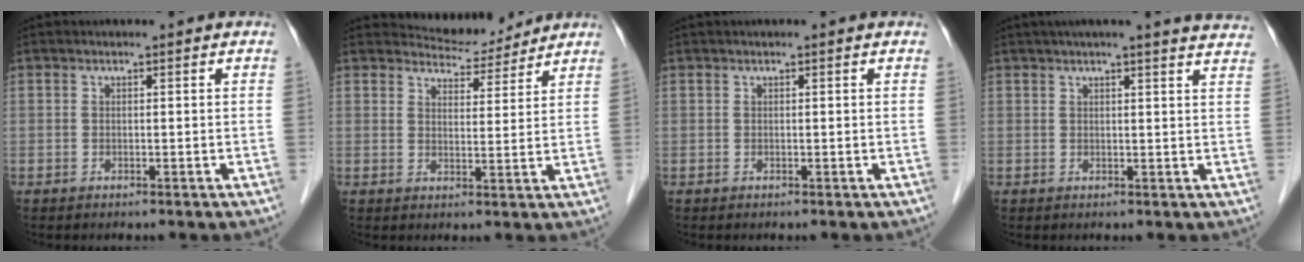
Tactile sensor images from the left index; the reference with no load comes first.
{"total": 5.8, "force": [5.7, 1.2, -0.2], "torque": [-0.002, 0.001, 0.078]}
{"total": 0.8, "force": [0.8, -0.1, 0.3], "torque": [-0.005, 0.013, 0.018]}
{"total": 14.4, "force": [13.0, 0.4, 6.2], "torque": [-0.082, 0.001, 0.146]}